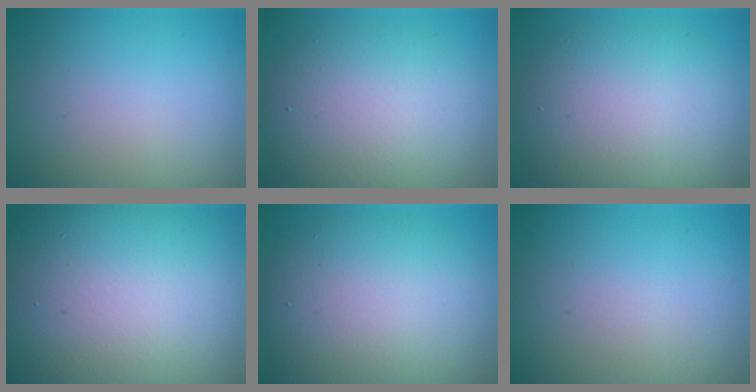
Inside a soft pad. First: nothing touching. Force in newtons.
{"total": 7.0, "press": 7.0, "slide": 0.2}
{"total": 7.5, "press": 7.5, "slide": 0.2}
{"total": 18.1, "press": 18.1, "slide": 1.1}
{"total": 9.3, "press": 9.3, "slide": 0.3}
{"total": 0.0}